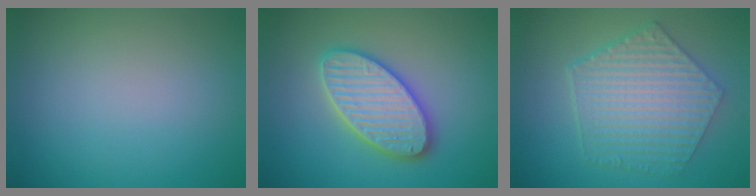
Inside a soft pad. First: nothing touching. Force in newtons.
{"total": 5.8, "press": 5.7, "slide": 0.6}
{"total": 6.3, "press": 4.9, "slide": 4.0}